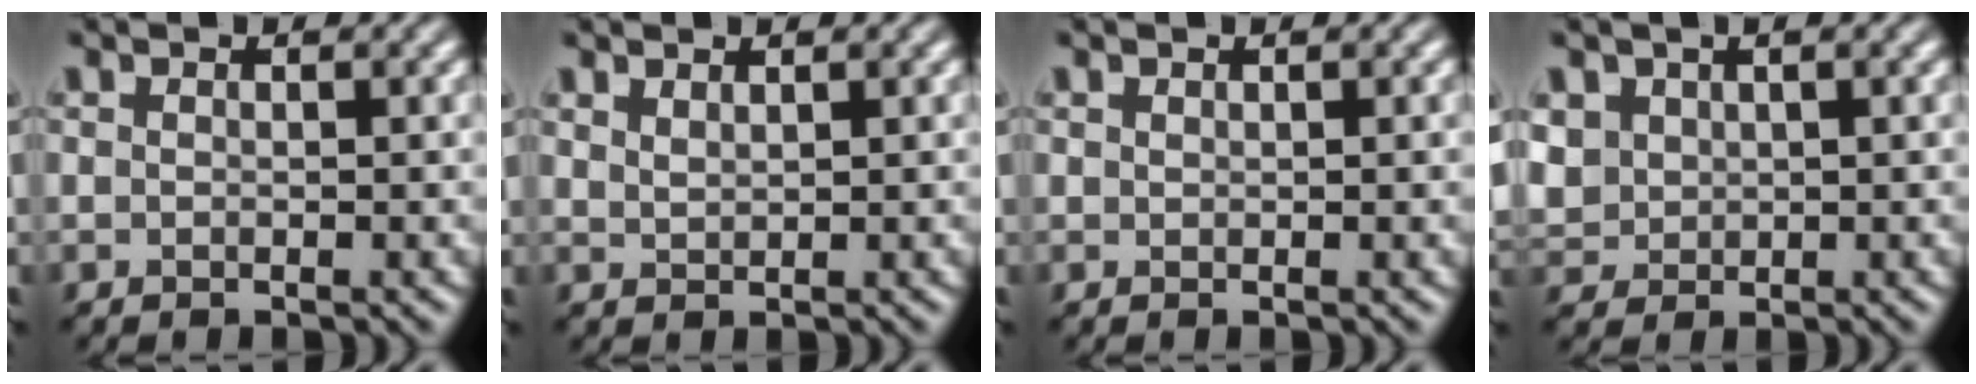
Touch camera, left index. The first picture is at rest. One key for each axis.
{"total": 0.6, "fx": 0.6, "fy": -0.1, "fz": 0.0, "tx": -0.006, "ty": 0.004, "tz": 0.023}
{"total": 0.7, "fx": 0.3, "fy": 0.2, "fz": 0.6, "tx": -0.005, "ty": 0.007, "tz": 0.011}
{"total": 2.0, "fx": 1.0, "fy": 1.6, "fz": 0.8, "tx": -0.035, "ty": 0.009, "tz": 0.034}